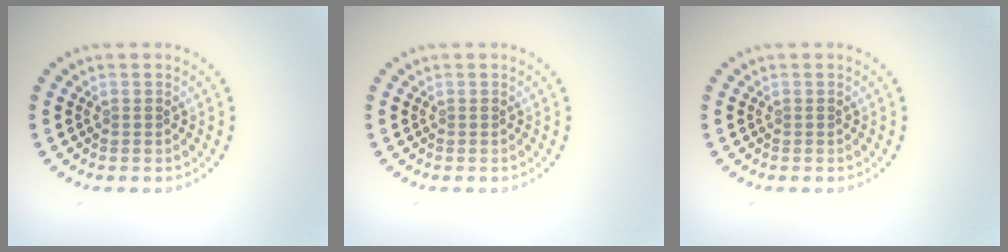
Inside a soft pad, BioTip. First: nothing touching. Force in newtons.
{"total": 0.0}
{"total": 0.0}